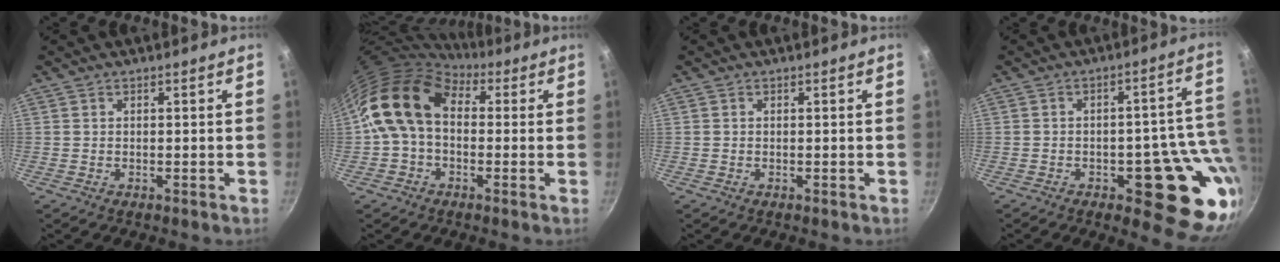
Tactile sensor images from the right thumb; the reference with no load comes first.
{"total": 12.6, "force": [1.5, 9.0, 8.7], "torque": [-0.132, 0.021, 0.008]}
{"total": 0.0}
{"total": 16.9, "force": [-4.5, 7.5, 14.4], "torque": [-0.107, 0.009, -0.055]}